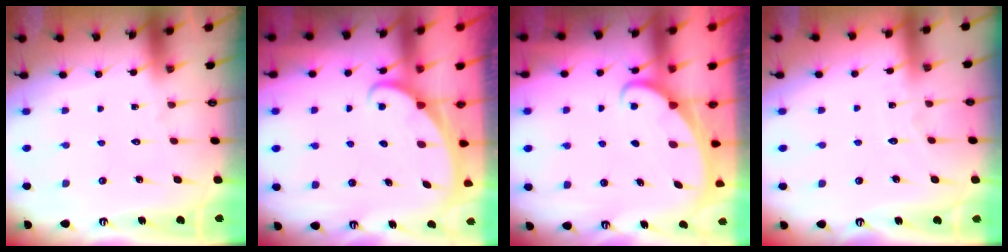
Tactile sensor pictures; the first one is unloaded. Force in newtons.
{"total": 1.8, "press": 1.8, "slide": 0.1}
{"total": 2.3, "press": 2.3, "slide": 0.4}
{"total": 2.9, "press": 2.9, "slide": 0.3}